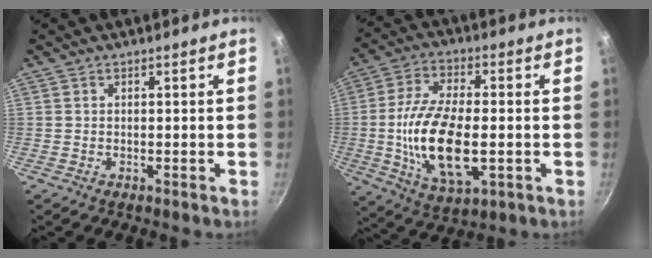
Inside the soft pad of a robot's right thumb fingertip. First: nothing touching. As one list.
[{"total": 16.9, "force": [-2.0, 8.1, 14.7], "torque": [-0.277, 0.002, -0.038]}]